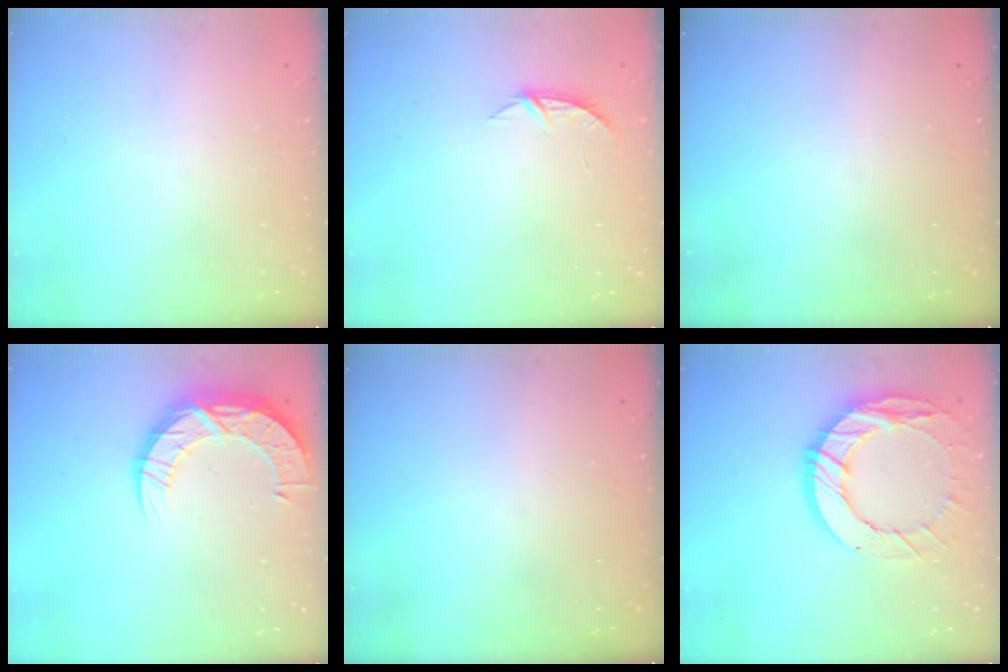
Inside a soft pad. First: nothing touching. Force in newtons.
{"total": 4.2, "press": 4.2, "slide": 0.5}
{"total": 0.0}
{"total": 12.8, "press": 12.8, "slide": 0.9}
{"total": 0.0}
{"total": 16.6, "press": 16.6, "slide": 1.5}